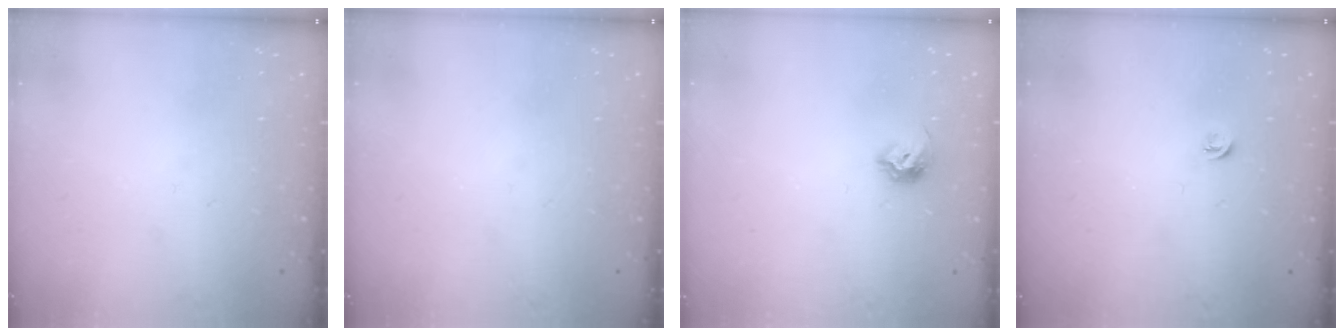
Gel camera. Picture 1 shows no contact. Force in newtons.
{"total": 0.0}
{"total": 7.7, "press": 7.7, "slide": 1.0}
{"total": 3.6, "press": 3.6, "slide": 0.5}